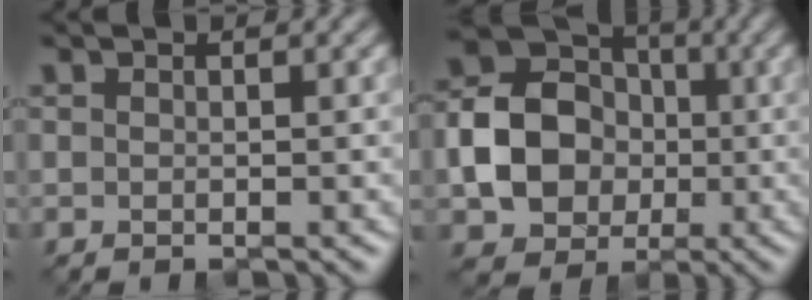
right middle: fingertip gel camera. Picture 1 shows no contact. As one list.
[{"total": 8.3, "force": [-1.4, 6.7, 4.6], "torque": [-0.088, 0.004, -0.040]}]